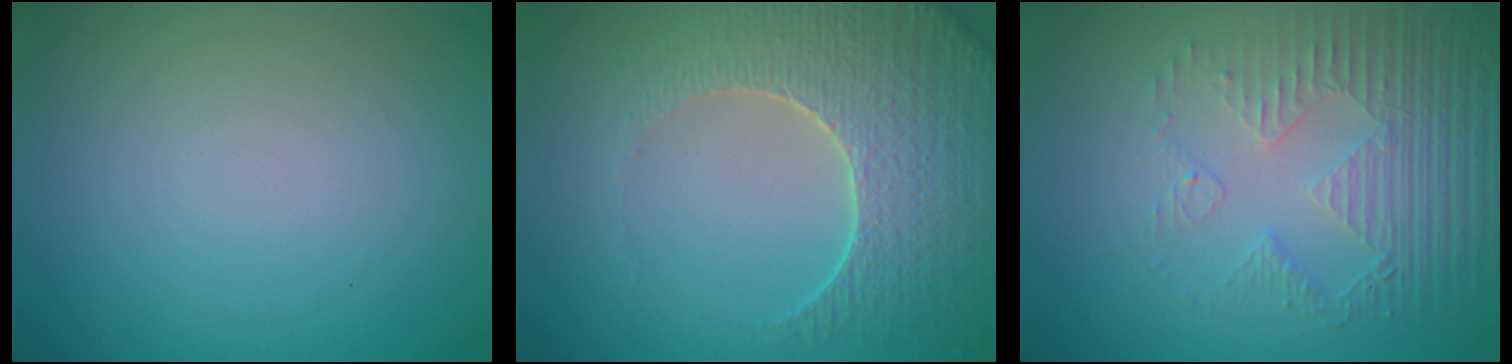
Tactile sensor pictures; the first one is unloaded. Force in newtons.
{"total": 6.1, "press": 5.2, "slide": 3.2}
{"total": 4.2, "press": 3.2, "slide": 2.6}